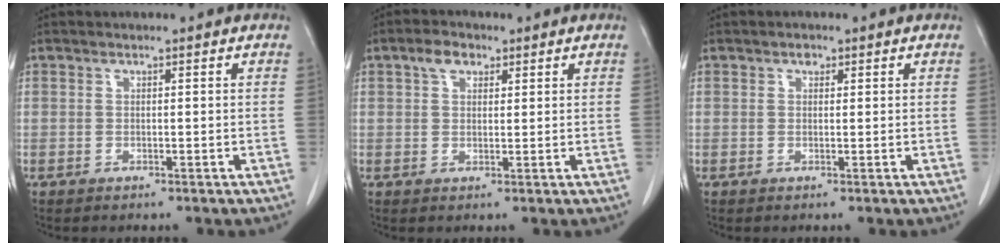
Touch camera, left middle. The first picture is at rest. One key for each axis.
{"total": 3.2, "fx": 1.8, "fy": 1.9, "fz": 1.7, "tx": -0.035, "ty": 0.009, "tz": 0.034}
{"total": 0.9, "fx": 0.5, "fy": 0.6, "fz": 0.4, "tx": -0.005, "ty": -0.002, "tz": 0.008}